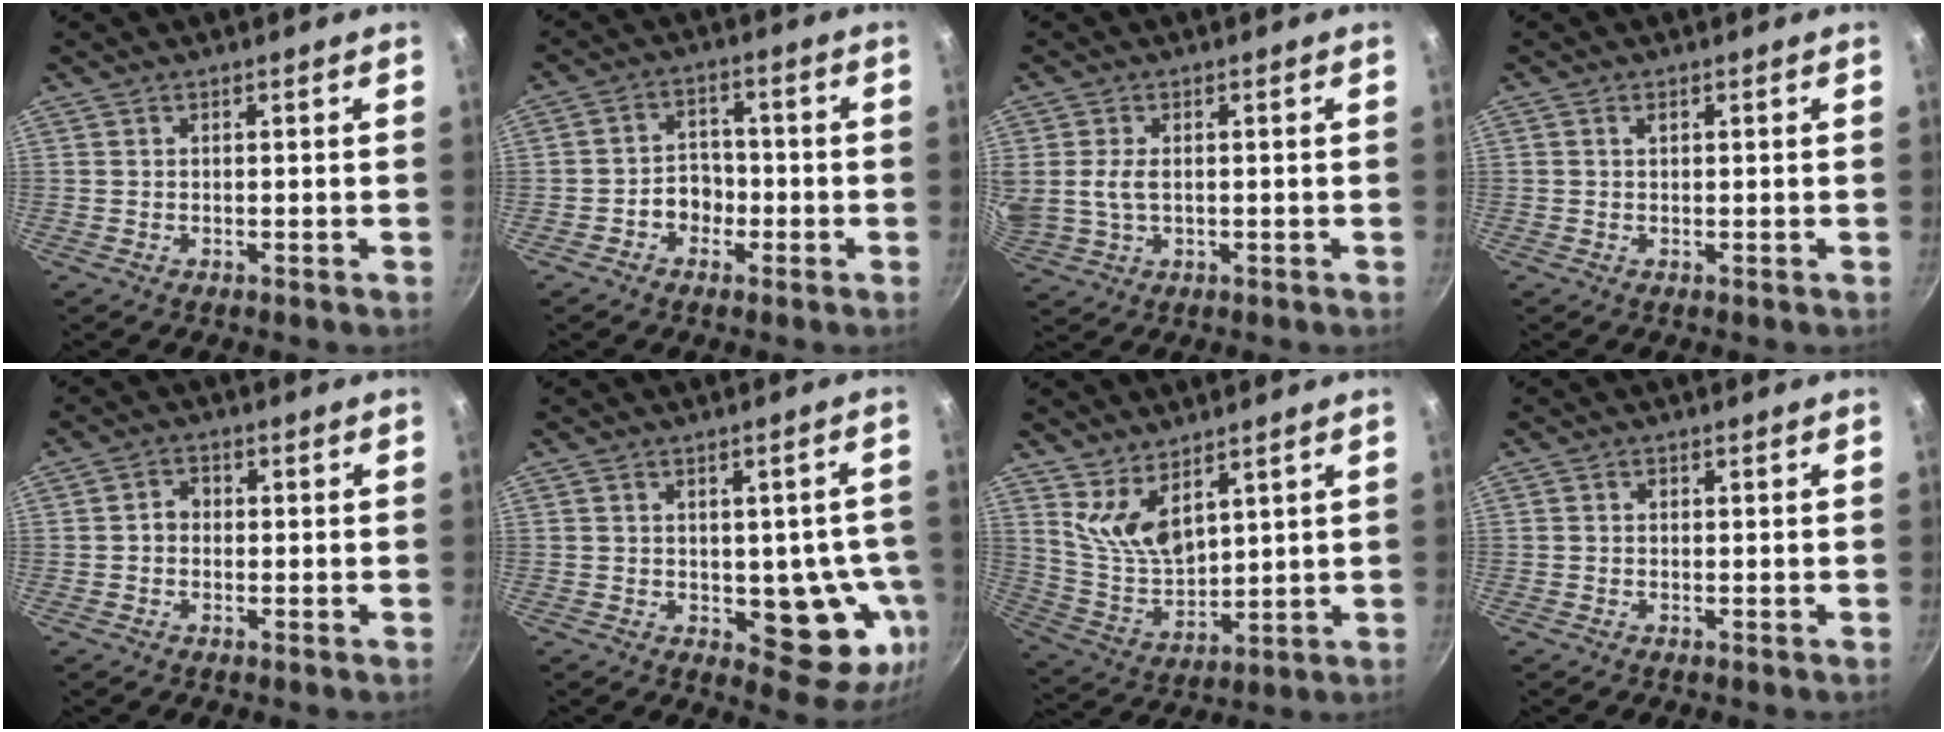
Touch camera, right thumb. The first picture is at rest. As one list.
[{"total": 5.5, "force": [-2.0, 4.4, 2.6], "torque": [-0.009, 0.028, -0.038]}, {"total": 5.2, "force": [0.6, 3.1, 4.1], "torque": [-0.079, -0.004, 0.014]}, {"total": 0.9, "force": [0.3, 0.6, 0.6], "torque": [-0.009, 0.002, 0.005]}, {"total": 2.7, "force": [-0.1, 2.3, 1.5], "torque": [-0.011, 0.011, -0.005]}, {"total": 13.0, "force": [-2.3, 7.1, 10.6], "torque": [-0.066, -0.003, -0.021]}, {"total": 9.2, "force": [5.5, 4.4, 6.0], "torque": [-0.098, -0.056, 0.122]}, {"total": 0.7, "force": [0.0, 0.6, 0.3], "torque": [-0.004, 0.004, -0.001]}]